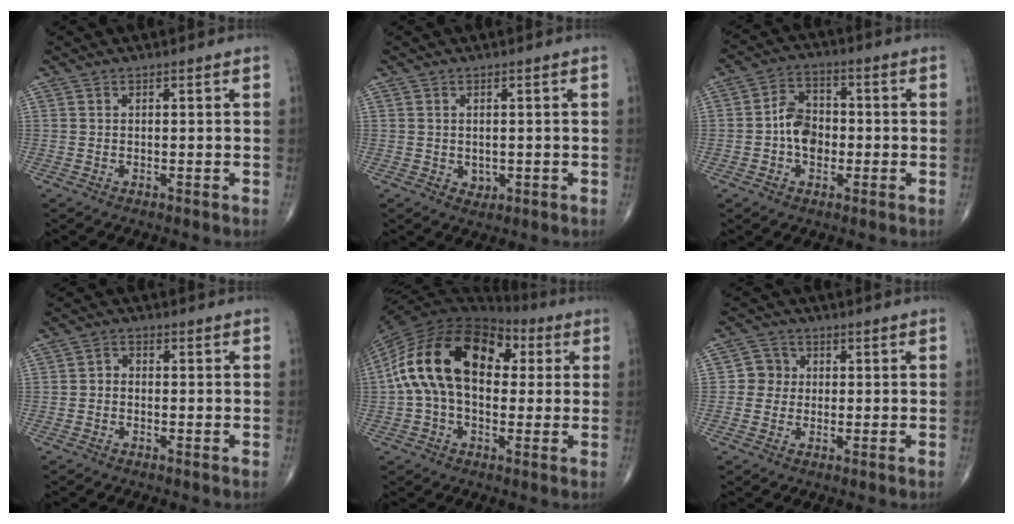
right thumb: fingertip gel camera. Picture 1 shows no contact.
{"total": 1.7, "force": [-0.2, 1.3, 1.0], "torque": [-0.010, -0.002, 0.003]}
{"total": 7.4, "force": [-1.1, 5.5, 4.9], "torque": [-0.060, 0.022, -0.031]}
{"total": 1.8, "force": [-0.5, 1.4, 1.0], "torque": [-0.009, 0.009, -0.017]}
{"total": 19.9, "force": [3.3, 12.3, 15.3], "torque": [-0.272, 0.042, 0.045]}
{"total": 3.9, "force": [0.1, 3.8, 1.0], "torque": [0.011, 0.009, -0.007]}